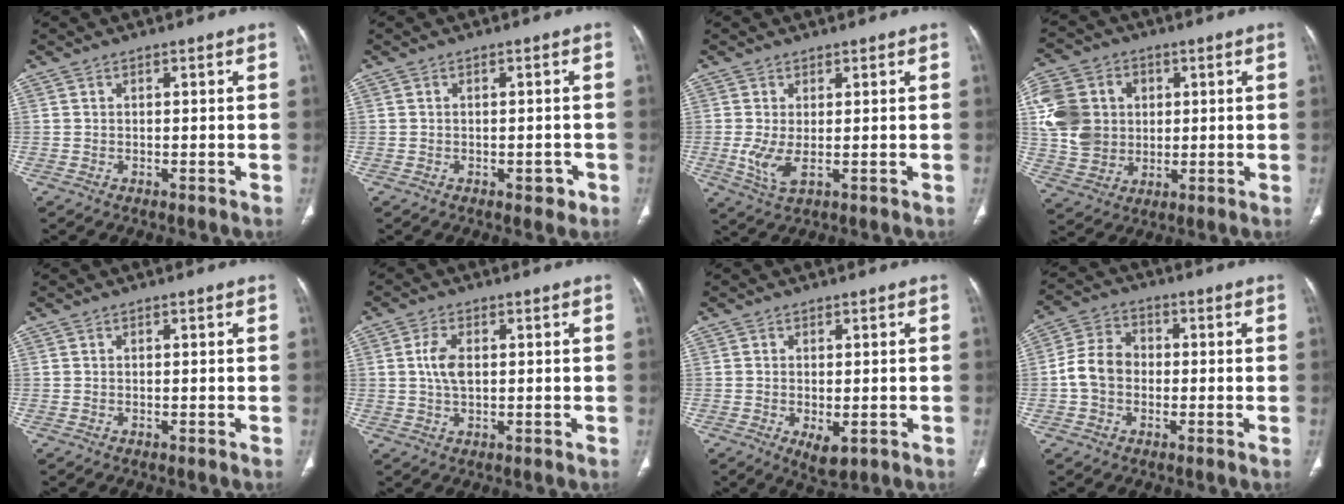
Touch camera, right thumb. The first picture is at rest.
{"total": 2.1, "force": [-0.9, 1.3, 1.4], "torque": [-0.008, 0.002, -0.009]}
{"total": 4.4, "force": [-0.2, 1.7, 4.1], "torque": [-0.097, -0.016, 0.000]}
{"total": 14.4, "force": [2.1, 12.2, 7.2], "torque": [-0.131, 0.008, 0.044]}
{"total": 0.0}
{"total": 4.6, "force": [0.6, 2.5, 3.8], "torque": [-0.080, 0.000, 0.010]}
{"total": 4.1, "force": [-1.2, 2.1, 3.3], "torque": [-0.051, -0.009, -0.011]}
{"total": 7.7, "force": [-0.9, 6.1, 4.7], "torque": [-0.078, 0.026, -0.029]}